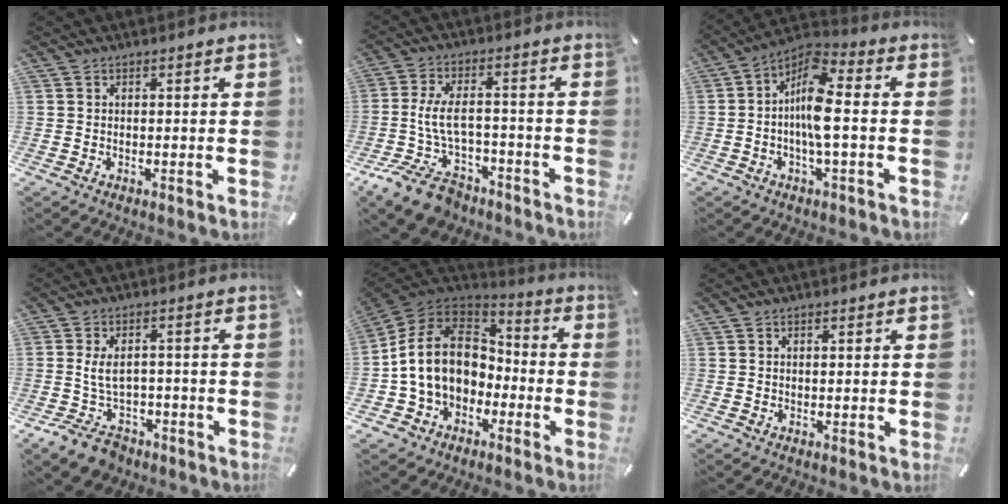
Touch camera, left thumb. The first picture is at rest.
{"total": 12.7, "force": [-4.9, 7.3, 9.3], "torque": [-0.187, 0.027, -0.083]}
{"total": 10.9, "force": [-1.1, 3.6, 10.2], "torque": [-0.202, -0.009, -0.019]}
{"total": 8.5, "force": [-2.5, 5.6, 5.8], "torque": [-0.113, 0.013, -0.043]}
{"total": 16.0, "force": [-0.8, 13.0, 9.2], "torque": [-0.192, 0.019, -0.013]}
{"total": 0.6, "force": [0.2, 0.2, 0.5], "torque": [-0.011, 0.000, 0.004]}